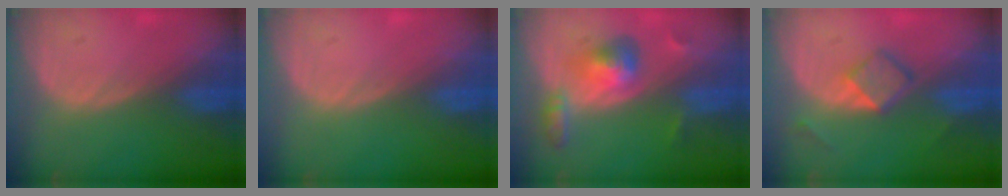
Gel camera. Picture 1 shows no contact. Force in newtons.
{"total": 0.0}
{"total": 6.2, "press": 5.6, "slide": 2.8}
{"total": 4.1, "press": 4.1, "slide": 0.5}